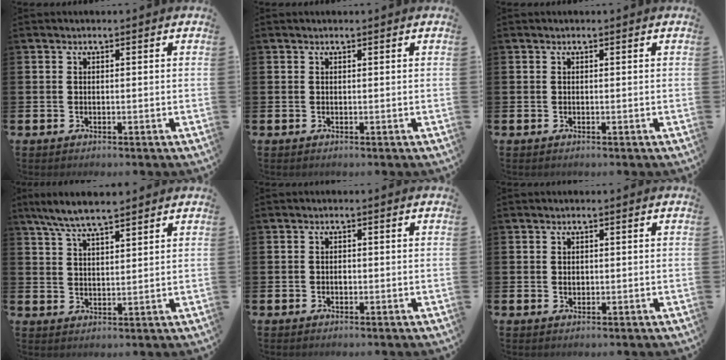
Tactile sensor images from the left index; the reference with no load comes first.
{"total": 0.0}
{"total": 0.0}
{"total": 6.6, "force": [6.0, 0.9, 2.7], "torque": [-0.074, -0.013, 0.110]}
{"total": 0.7, "force": [-0.1, 0.6, 0.4], "torque": [0.003, 0.000, -0.006]}
{"total": 0.9, "force": [0.4, 0.7, 0.4], "torque": [0.001, 0.001, 0.004]}